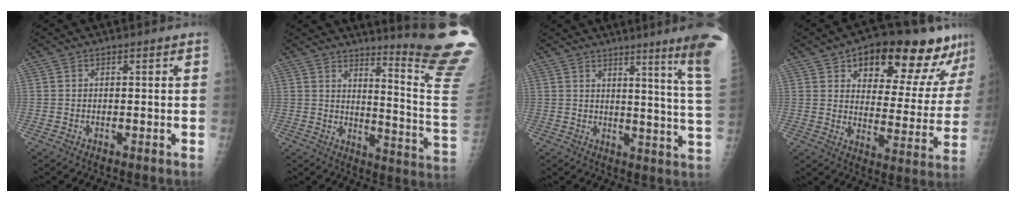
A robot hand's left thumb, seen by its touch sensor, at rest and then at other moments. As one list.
[{"total": 19.0, "force": [16.5, -2.1, 9.2], "torque": [-0.115, -0.207, 0.203]}, {"total": 14.9, "force": [9.7, -1.3, 11.3], "torque": [-0.136, -0.081, 0.108]}, {"total": 20.5, "force": [13.4, 8.3, 13.1], "torque": [-0.128, -0.047, 0.191]}]